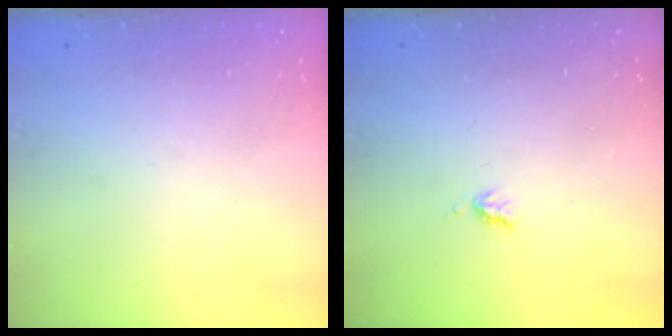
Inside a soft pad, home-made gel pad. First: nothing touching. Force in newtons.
{"total": 3.3, "press": 3.3, "slide": 0.6}